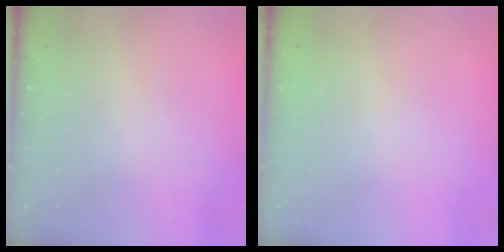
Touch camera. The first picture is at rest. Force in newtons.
{"total": 0.0}